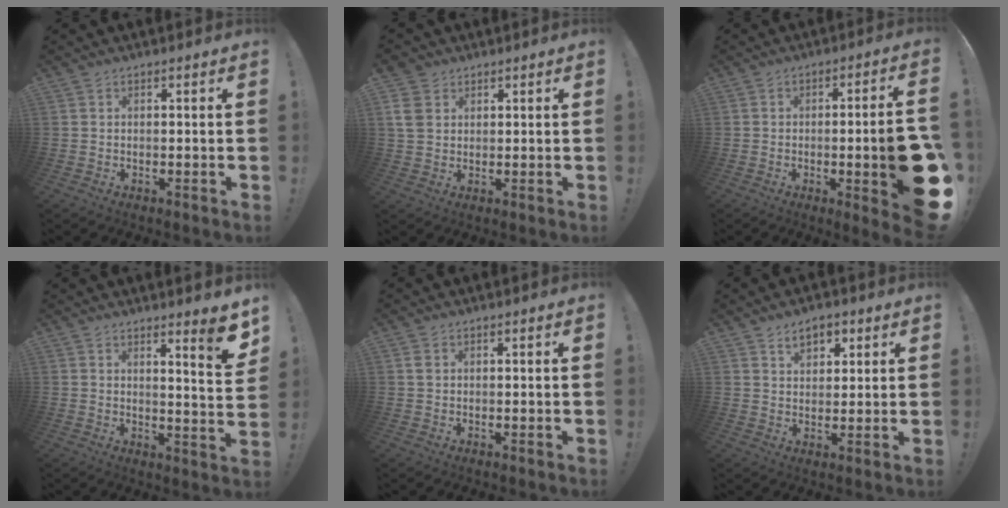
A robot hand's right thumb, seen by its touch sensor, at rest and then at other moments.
{"total": 6.2, "force": [2.6, 4.6, 3.2], "torque": [-0.065, -0.002, 0.053]}
{"total": 13.4, "force": [-2.9, 2.4, 12.9], "torque": [-0.166, 0.000, -0.036]}
{"total": 6.9, "force": [4.5, -0.2, 5.2], "torque": [-0.056, -0.043, 0.065]}
{"total": 1.4, "force": [0.6, 1.0, 0.7], "torque": [-0.009, 0.001, 0.011]}
{"total": 5.9, "force": [3.3, 3.9, 2.9], "torque": [-0.039, -0.008, 0.058]}